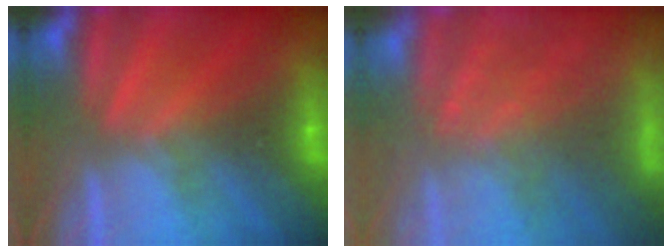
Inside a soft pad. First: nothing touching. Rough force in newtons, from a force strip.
{"total": 7.7}